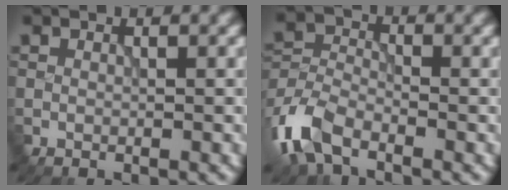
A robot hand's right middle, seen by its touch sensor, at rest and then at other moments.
{"total": 5.3, "force": [-3.6, 2.6, 2.9], "torque": [-0.065, -0.005, -0.083]}